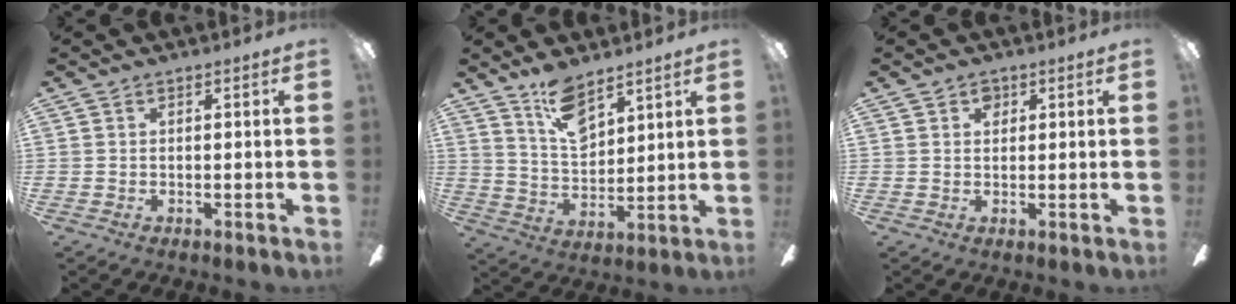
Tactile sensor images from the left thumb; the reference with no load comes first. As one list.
[{"total": 10.6, "force": [8.0, 4.5, 5.2], "torque": [-0.095, -0.040, 0.146]}, {"total": 2.1, "force": [1.2, 1.5, 0.8], "torque": [-0.002, -0.003, 0.017]}]